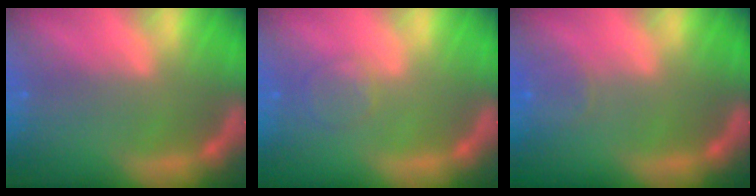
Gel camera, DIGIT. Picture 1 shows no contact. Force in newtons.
{"total": 2.4}
{"total": 2.4}